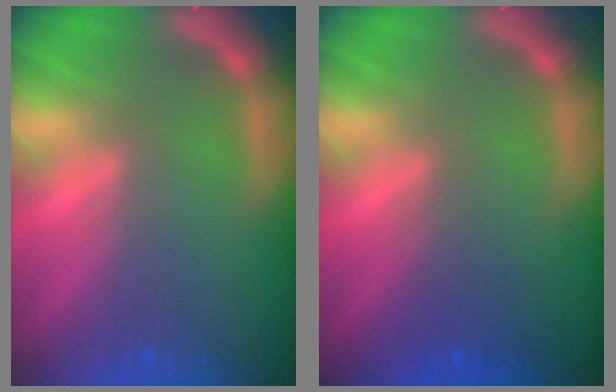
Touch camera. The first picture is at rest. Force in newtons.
{"total": 2.0}